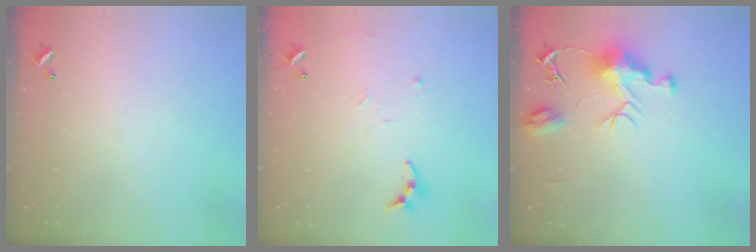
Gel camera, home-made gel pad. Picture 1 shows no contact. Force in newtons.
{"total": 7.9, "press": 7.9, "slide": 0.5}
{"total": 9.2, "press": 9.2, "slide": 1.0}